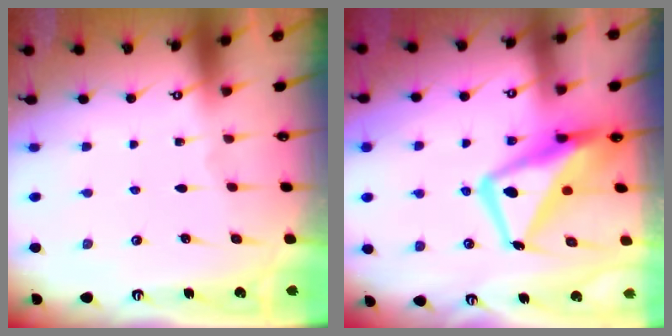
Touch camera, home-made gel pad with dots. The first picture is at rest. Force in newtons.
{"total": 16.5, "press": 16.4, "slide": 1.7}